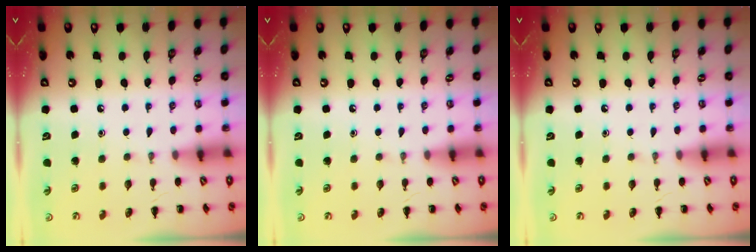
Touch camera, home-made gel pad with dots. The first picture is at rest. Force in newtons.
{"total": 0.0}
{"total": 0.0}